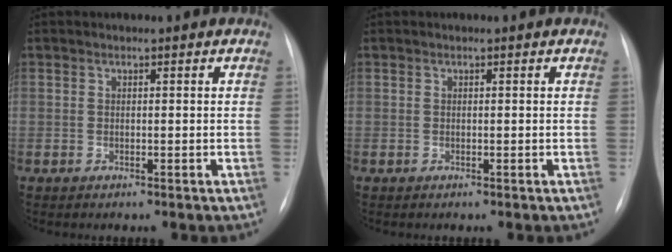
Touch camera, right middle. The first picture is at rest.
{"total": 0.0}